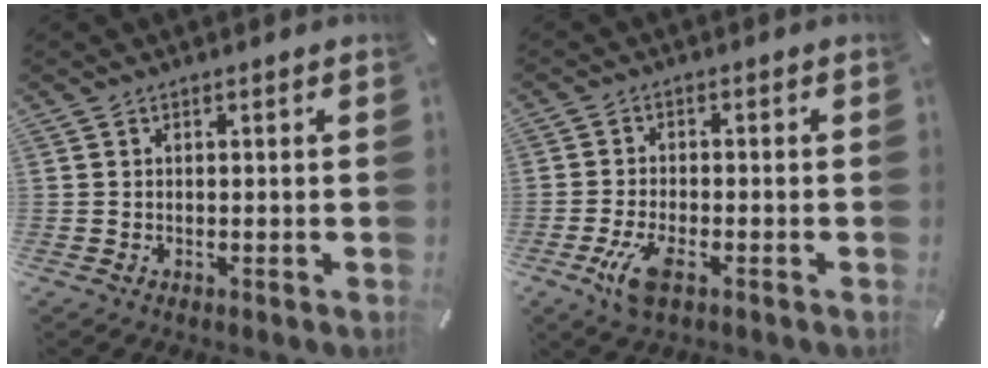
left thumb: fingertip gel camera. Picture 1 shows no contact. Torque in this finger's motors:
{"motor_torque": [-0.01, 0.19, 0.02, 0.01, 0.06]}